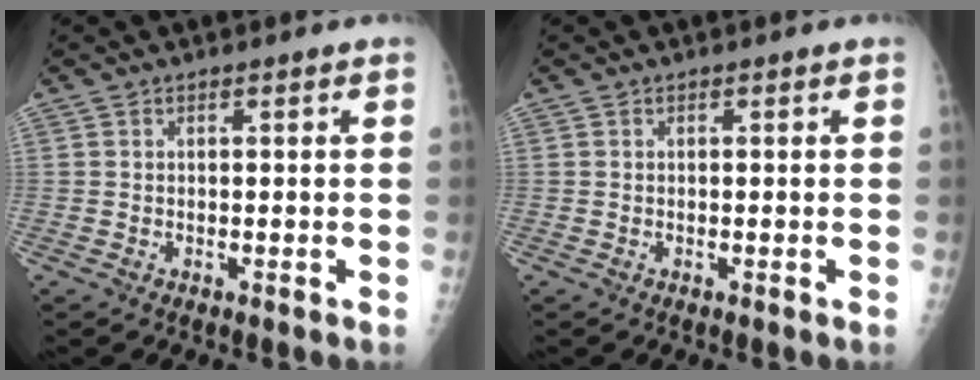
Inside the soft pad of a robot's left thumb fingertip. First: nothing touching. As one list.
[{"total": 0.0}]